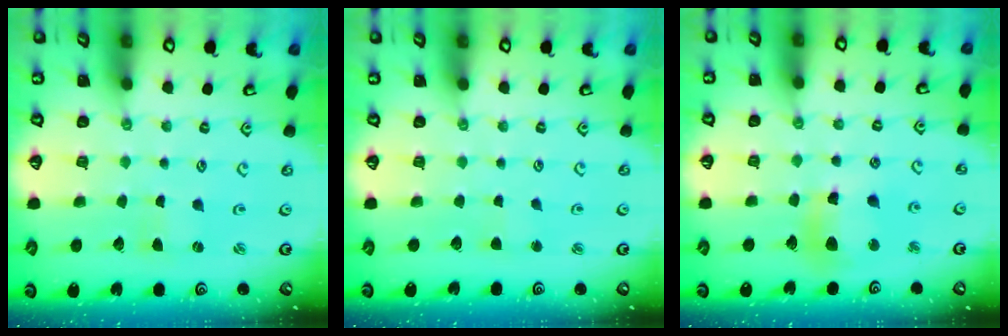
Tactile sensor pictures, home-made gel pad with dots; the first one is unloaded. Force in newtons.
{"total": 1.9, "press": 1.9, "slide": 0.3}
{"total": 11.4, "press": 11.3, "slide": 2.0}